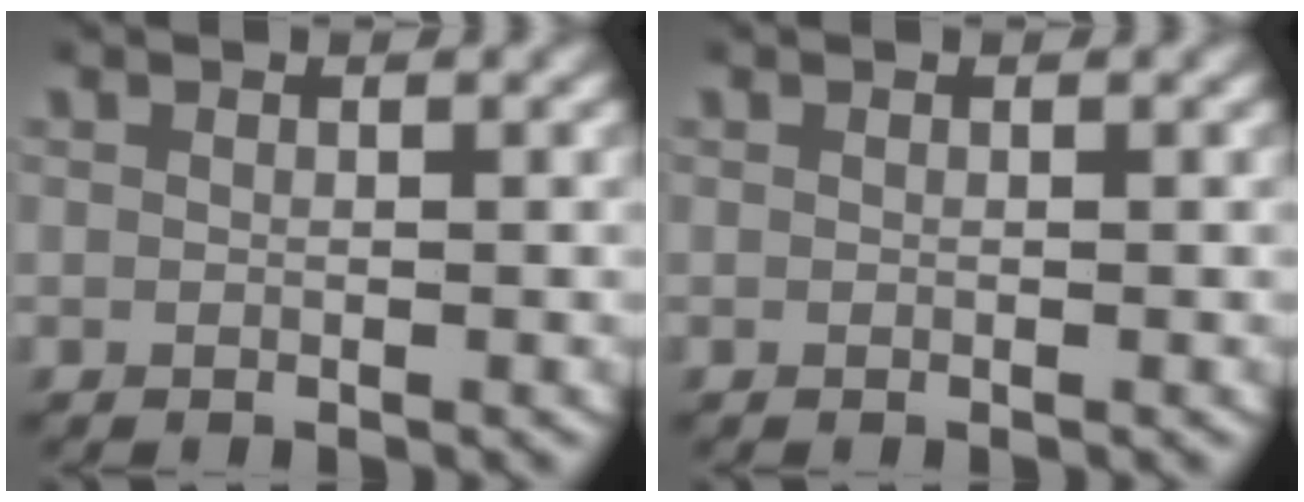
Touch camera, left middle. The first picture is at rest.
{"total": 0.0}